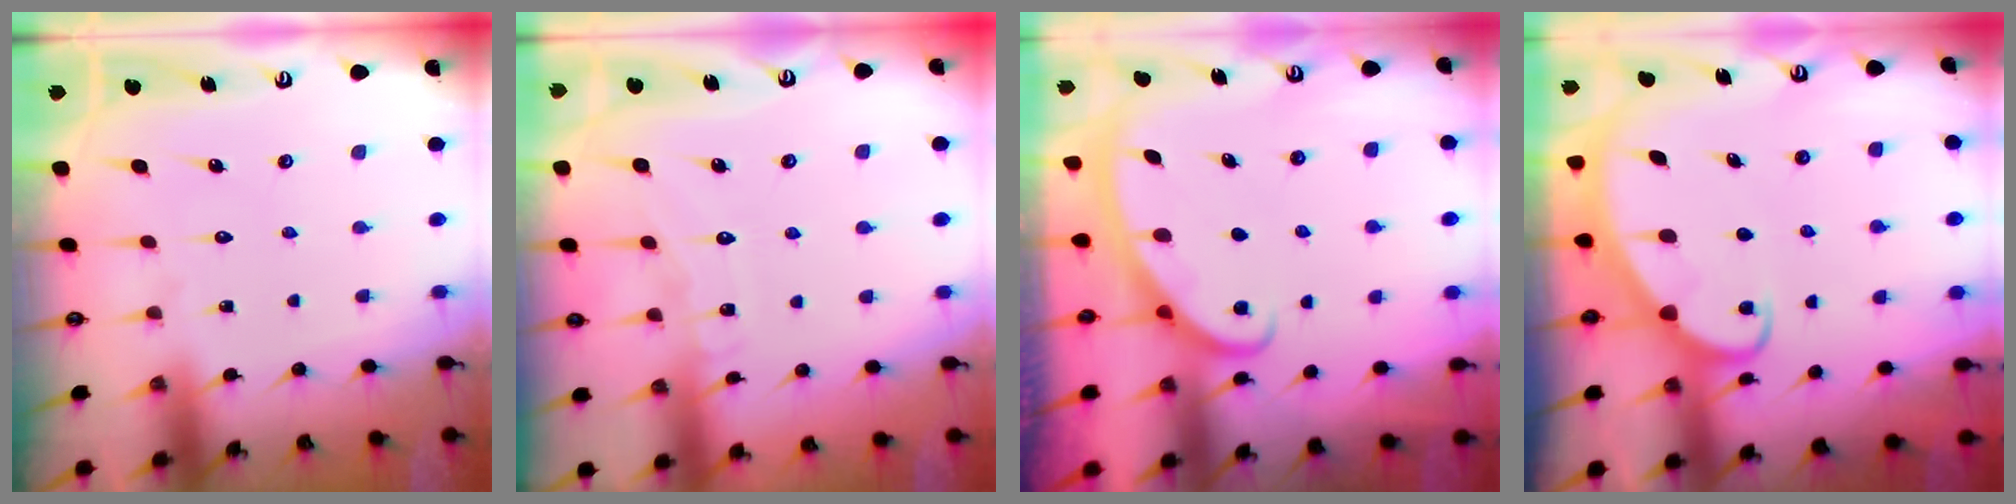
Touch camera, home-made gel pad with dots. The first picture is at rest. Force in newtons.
{"total": 6.0, "press": 6.0, "slide": 0.5}
{"total": 2.8, "press": 2.8, "slide": 0.4}
{"total": 3.0, "press": 3.0, "slide": 0.4}